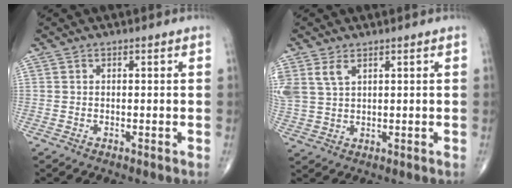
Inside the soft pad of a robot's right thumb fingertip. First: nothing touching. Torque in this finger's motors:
{"motor_torque": [-0.04, -0.03, 0.52, 0.63, 0.19]}